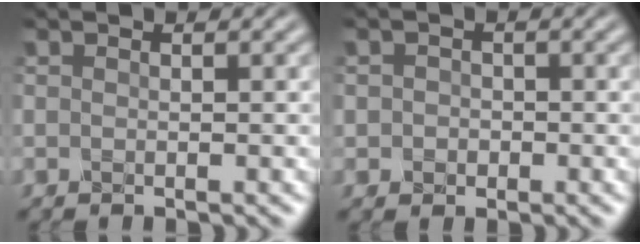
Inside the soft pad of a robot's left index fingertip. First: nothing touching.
{"total": 1.4, "force": [-0.1, 1.3, 0.4], "torque": [0.000, -0.004, -0.005]}